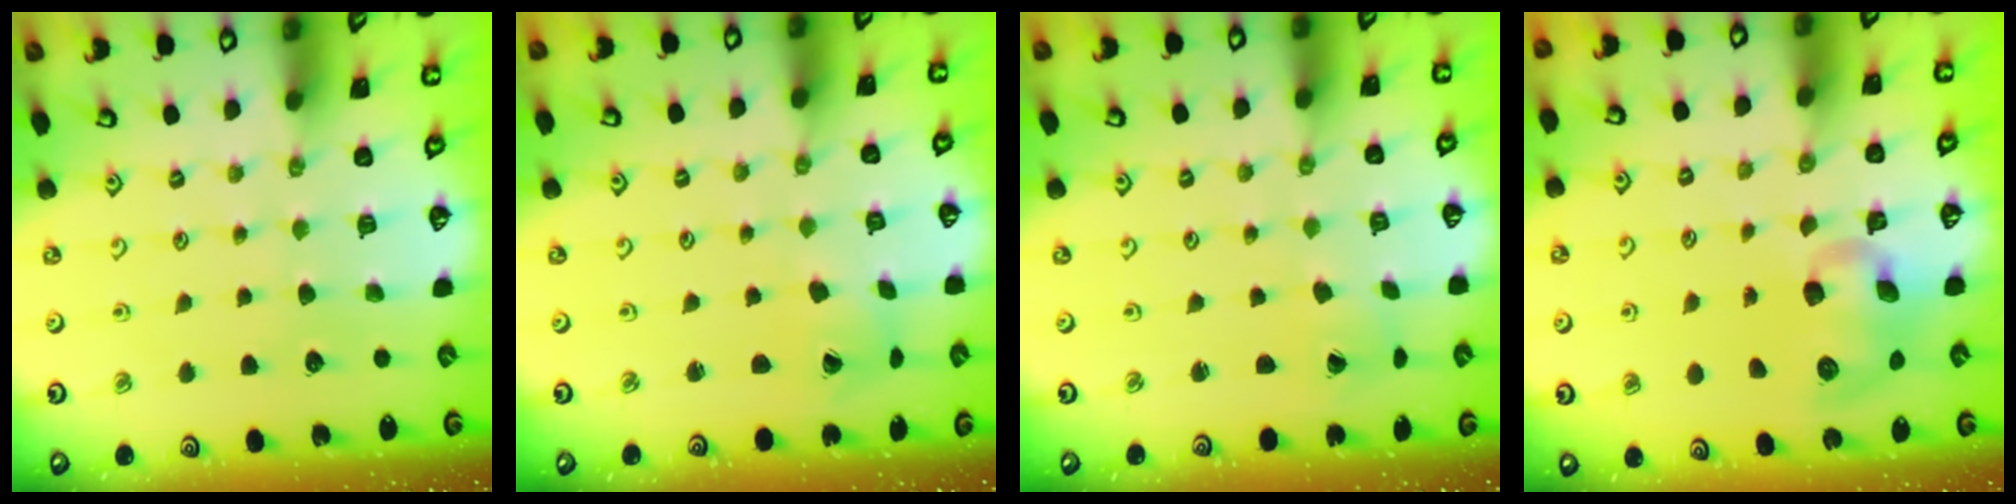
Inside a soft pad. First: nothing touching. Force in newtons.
{"total": 1.6, "press": 1.5, "slide": 0.3}
{"total": 0.7, "press": 0.7, "slide": 0.1}
{"total": 9.2, "press": 9.0, "slide": 2.0}